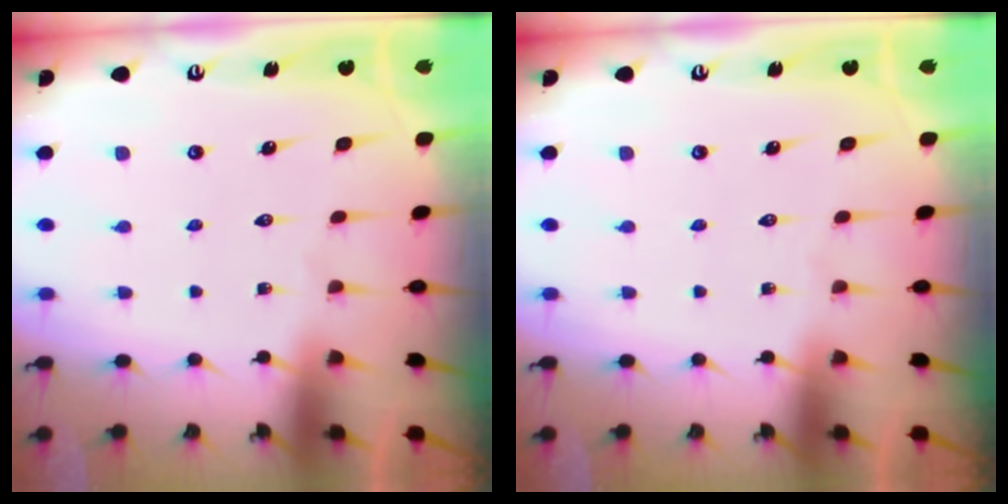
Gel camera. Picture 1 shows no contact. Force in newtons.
{"total": 0.0}